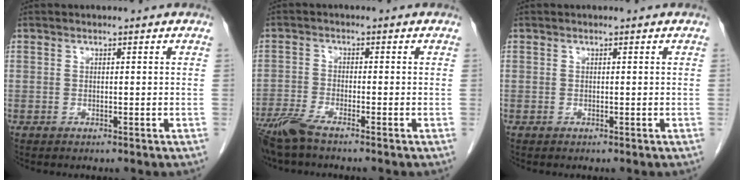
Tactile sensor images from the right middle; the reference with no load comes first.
{"total": 5.3, "force": [-4.2, 0.3, 3.2], "torque": [-0.070, -0.017, -0.086]}
{"total": 0.0}